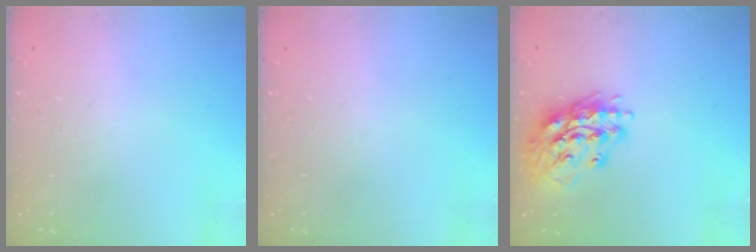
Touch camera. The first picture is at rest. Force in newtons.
{"total": 0.0}
{"total": 16.7, "press": 16.5, "slide": 2.3}